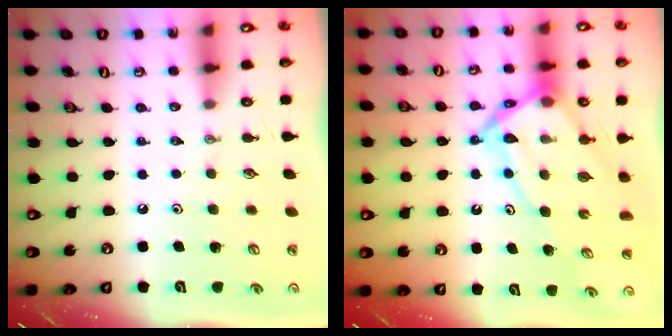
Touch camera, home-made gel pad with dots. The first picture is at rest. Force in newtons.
{"total": 13.7, "press": 13.6, "slide": 1.1}